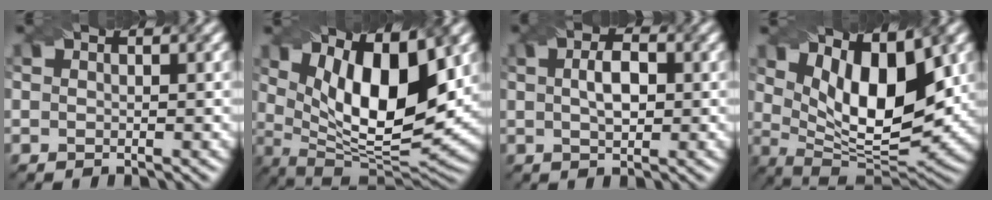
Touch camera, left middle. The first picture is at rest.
{"total": 12.4, "force": [4.0, 4.8, 10.8], "torque": [-0.172, -0.007, 0.071]}
{"total": 3.0, "force": [0.3, 1.5, 2.6], "torque": [-0.056, 0.006, 0.006]}
{"total": 10.7, "force": [3.5, 4.6, 9.0], "torque": [-0.142, -0.008, 0.060]}